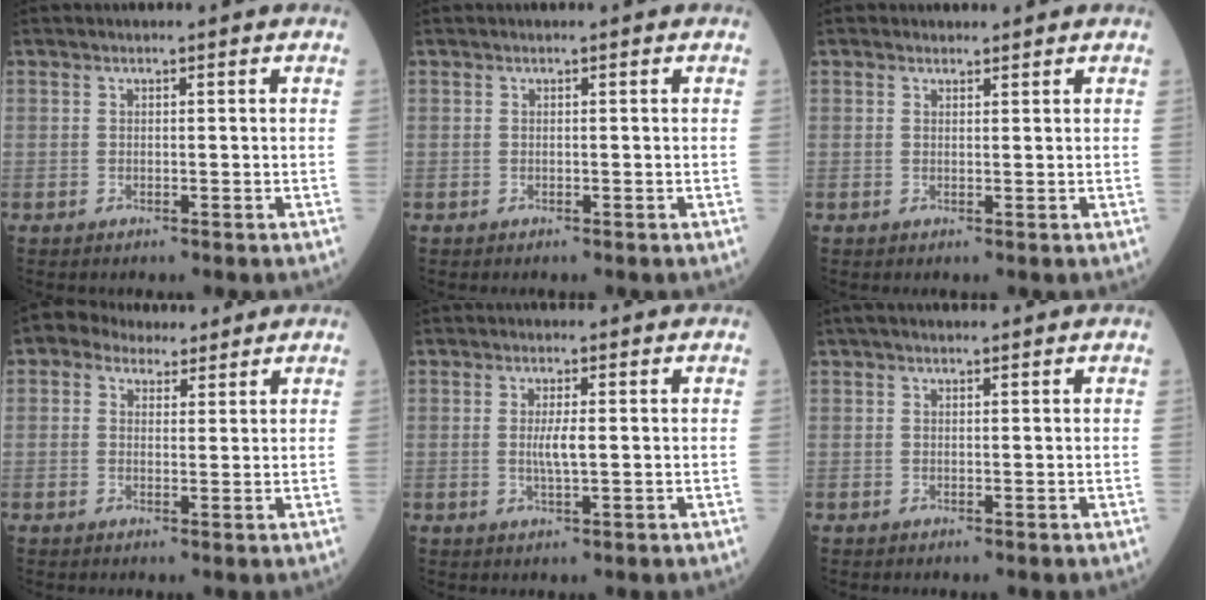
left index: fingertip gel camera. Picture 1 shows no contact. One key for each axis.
{"total": 0.0}
{"total": 1.0, "fx": 0.9, "fy": 0.4, "fz": -0.1, "tx": 0.003, "ty": 0.000, "tz": 0.011}
{"total": 5.2, "fx": 3.8, "fy": 3.1, "fz": 1.7, "tx": -0.023, "ty": 0.026, "tz": 0.067}
{"total": 2.5, "fx": 0.0, "fy": 0.2, "fz": 2.5, "tx": -0.047, "ty": -0.004, "tz": 0.002}
{"total": 2.9, "fx": 2.3, "fy": 0.7, "fz": 1.6, "tx": -0.018, "ty": 0.028, "tz": 0.037}